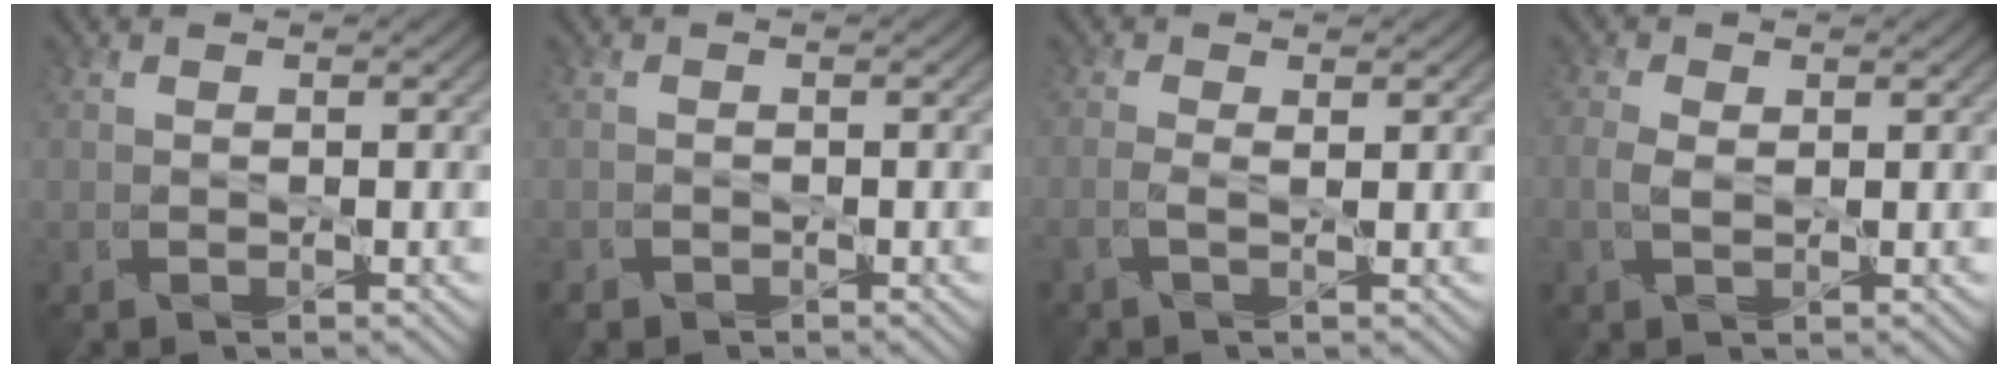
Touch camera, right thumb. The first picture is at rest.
{"total": 0.6, "force": [-0.5, 0.2, -0.3], "torque": [0.008, 0.000, -0.013]}
{"total": 1.1, "force": [0.0, 0.2, 1.1], "torque": [-0.028, 0.002, -0.007]}
{"total": 1.6, "force": [0.2, 1.0, 1.3], "torque": [-0.034, 0.003, 0.003]}